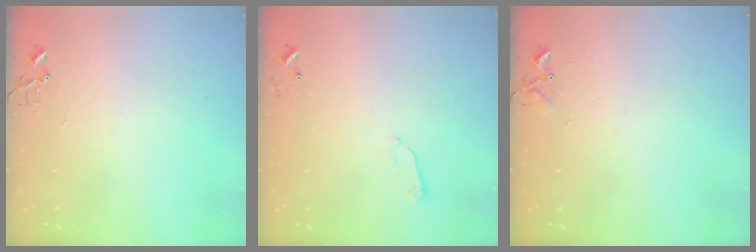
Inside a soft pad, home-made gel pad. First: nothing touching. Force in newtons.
{"total": 4.0, "press": 3.9, "slide": 1.0}
{"total": 6.1, "press": 6.0, "slide": 0.6}